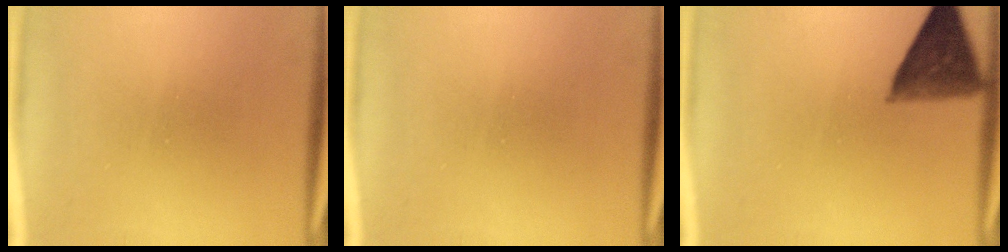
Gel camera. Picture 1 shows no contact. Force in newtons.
{"total": 0.0}
{"total": 8.2}